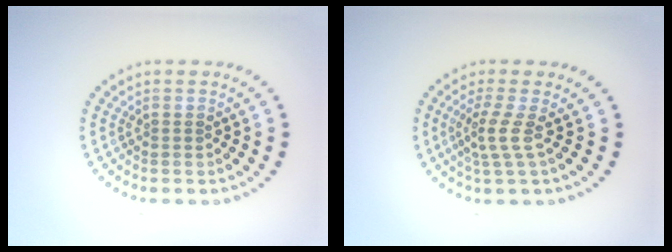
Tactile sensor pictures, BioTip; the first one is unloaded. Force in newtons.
{"total": 2.2, "press": 1.4, "slide": 1.6}